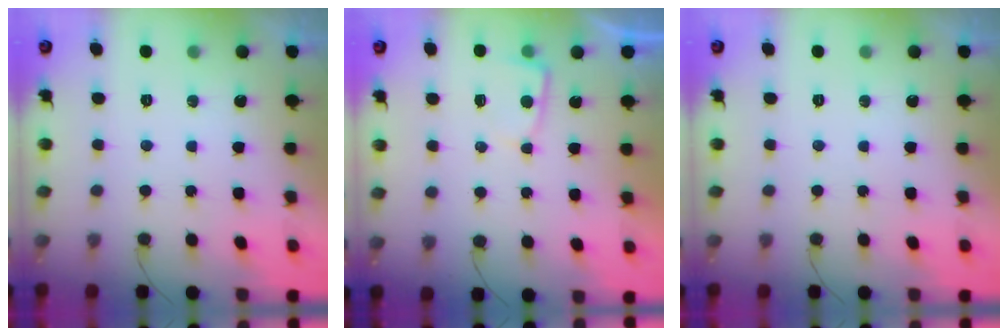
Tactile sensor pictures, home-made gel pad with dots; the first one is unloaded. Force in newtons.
{"total": 3.2, "press": 3.2, "slide": 0.4}
{"total": 0.0}